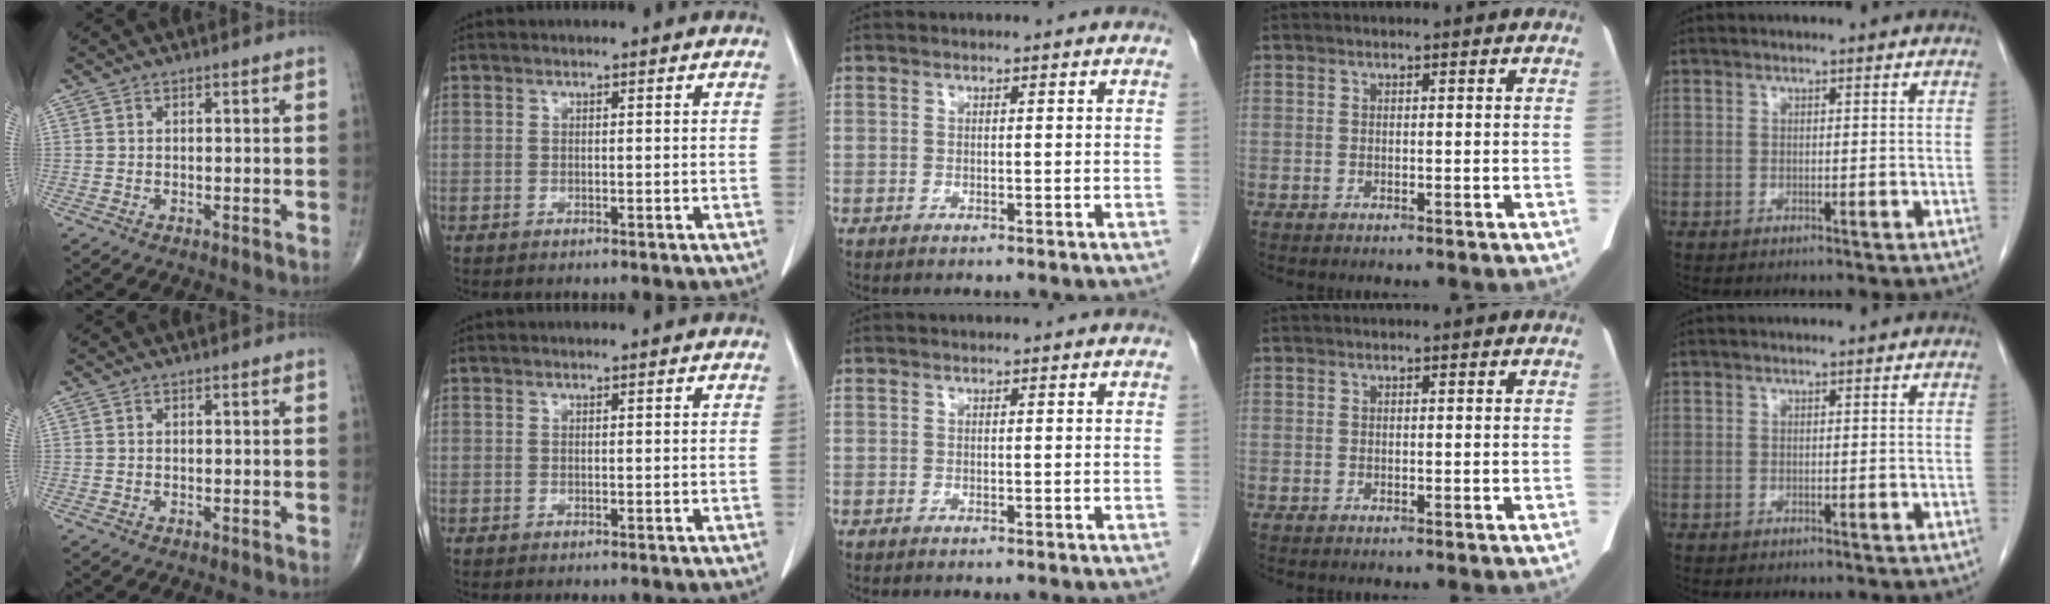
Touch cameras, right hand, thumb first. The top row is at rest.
{}